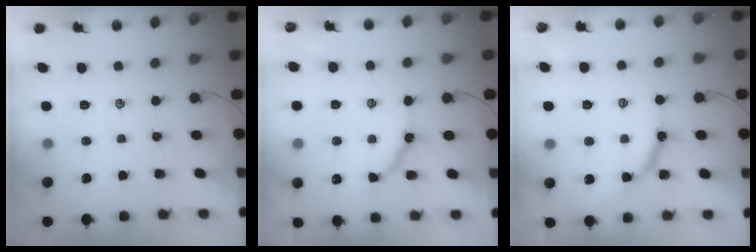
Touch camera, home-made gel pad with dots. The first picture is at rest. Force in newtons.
{"total": 8.5, "press": 8.5, "slide": 0.3}
{"total": 8.7, "press": 8.7, "slide": 0.4}